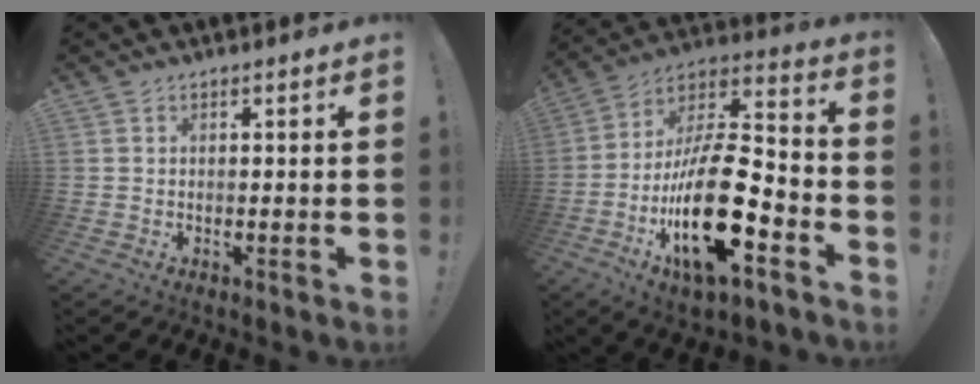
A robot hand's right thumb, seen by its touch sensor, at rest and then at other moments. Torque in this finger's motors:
{"motor_torque": [2.51, 2.50, 1.53, -1.24, 0.81]}